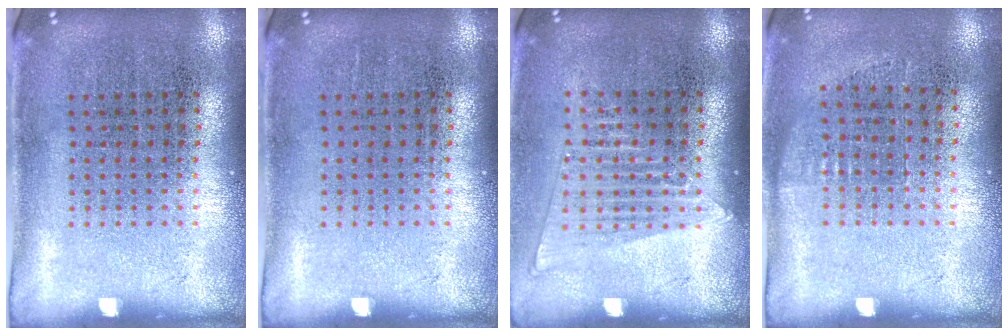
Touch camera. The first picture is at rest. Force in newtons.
{"total": 0.0}
{"total": 1.4, "press": 1.3, "slide": 0.6}
{"total": 0.7, "press": 0.6, "slide": 0.3}